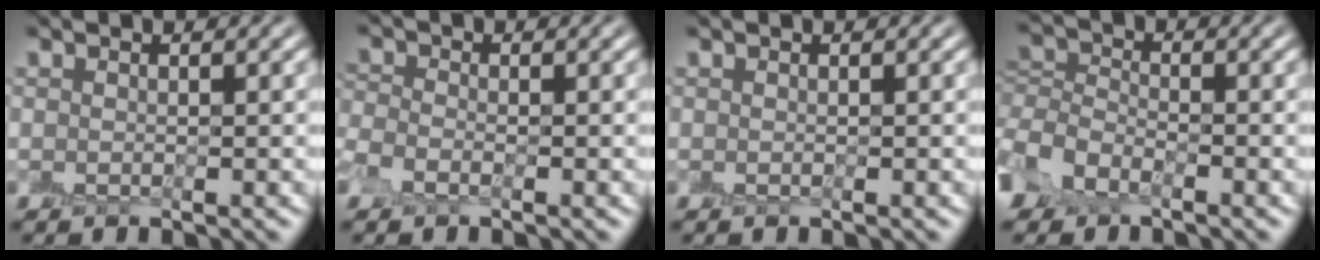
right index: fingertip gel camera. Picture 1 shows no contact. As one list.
[{"total": 1.7, "force": [-1.2, 1.0, 0.6], "torque": [-0.013, 0.004, -0.027]}, {"total": 0.0}, {"total": 4.8, "force": [-2.8, 3.2, 2.2], "torque": [-0.044, -0.003, -0.065]}]